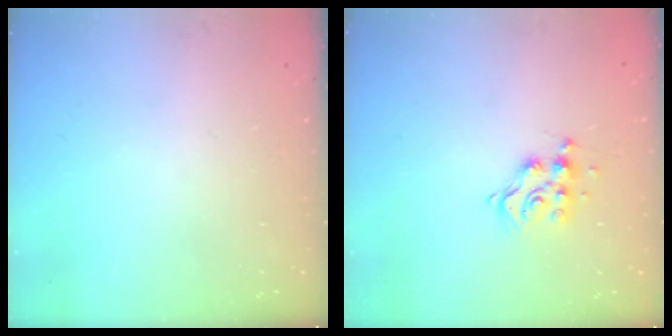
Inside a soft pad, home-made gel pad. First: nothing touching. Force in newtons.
{"total": 9.7, "press": 9.7, "slide": 0.7}